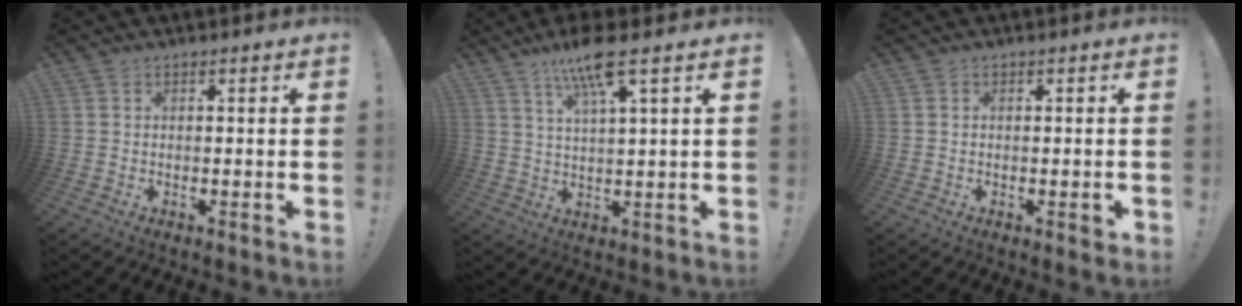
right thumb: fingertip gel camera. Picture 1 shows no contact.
{"total": 9.6, "force": [5.8, 1.3, 7.6], "torque": [-0.138, -0.021, 0.095]}
{"total": 1.3, "force": [-0.4, 0.6, 1.1], "torque": [-0.007, -0.001, -0.006]}